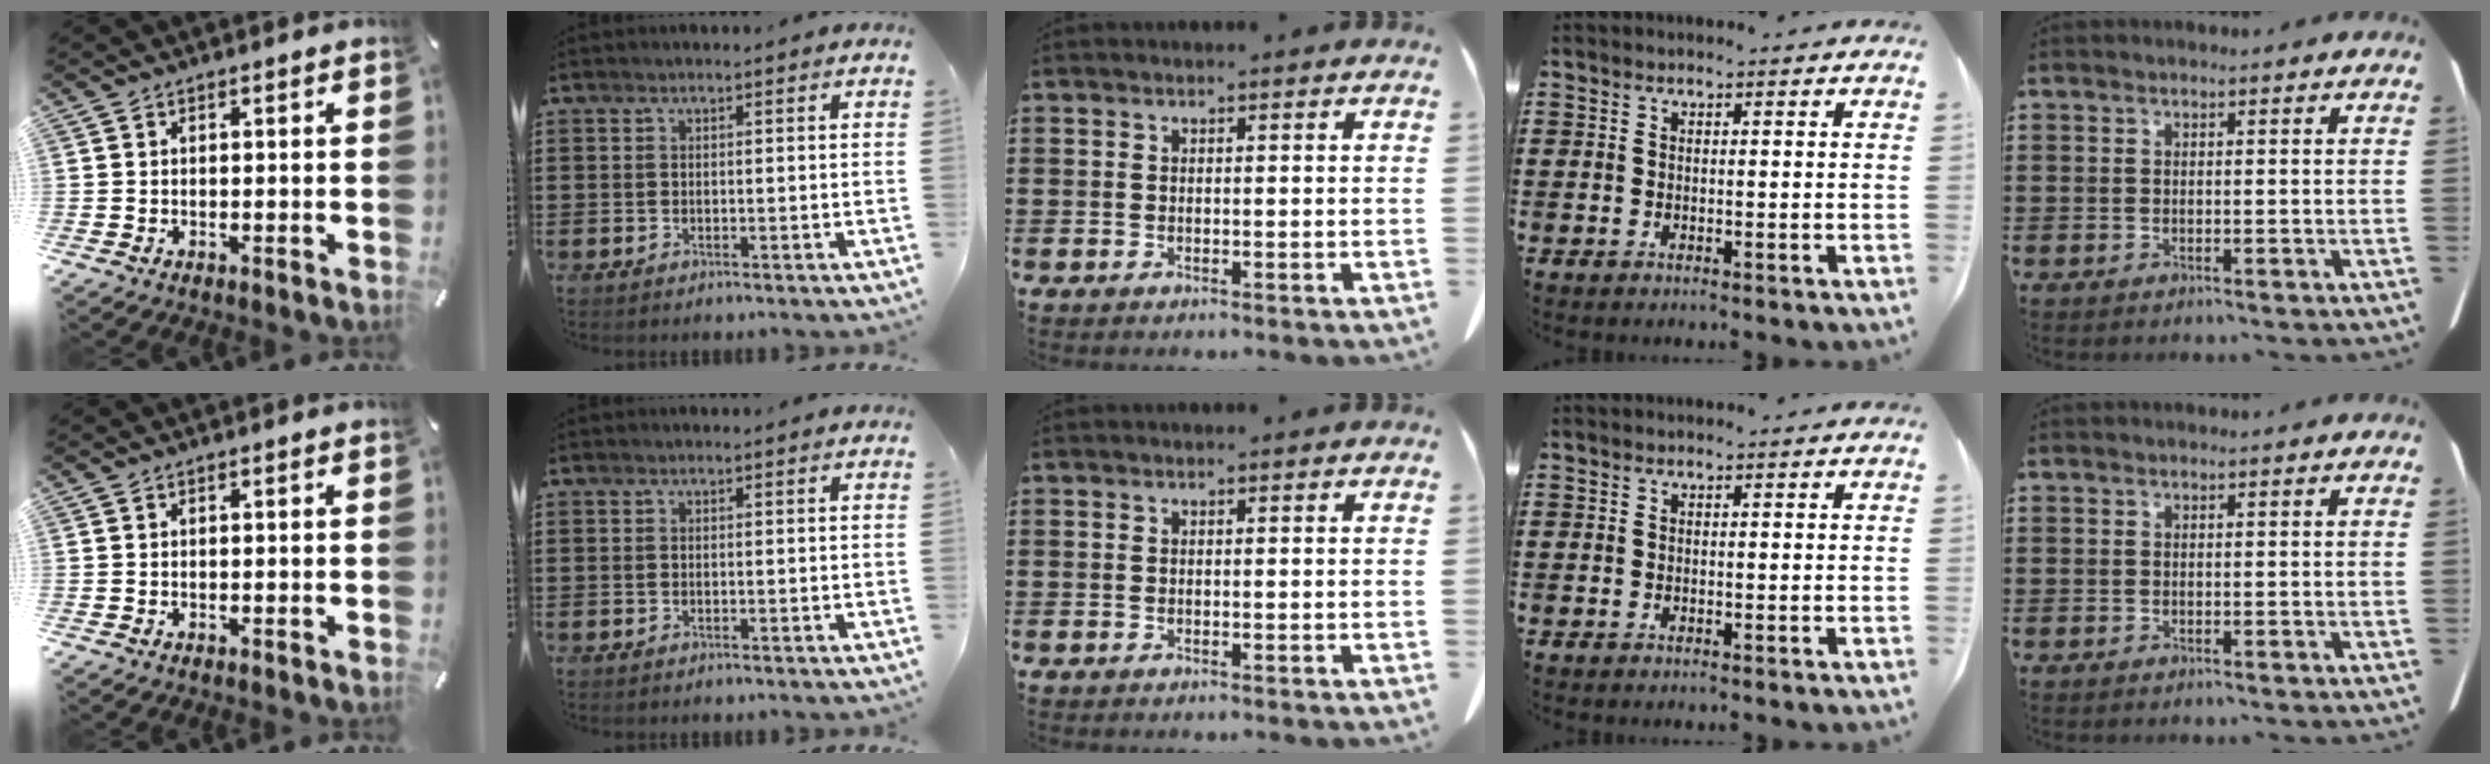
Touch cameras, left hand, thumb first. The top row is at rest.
{}